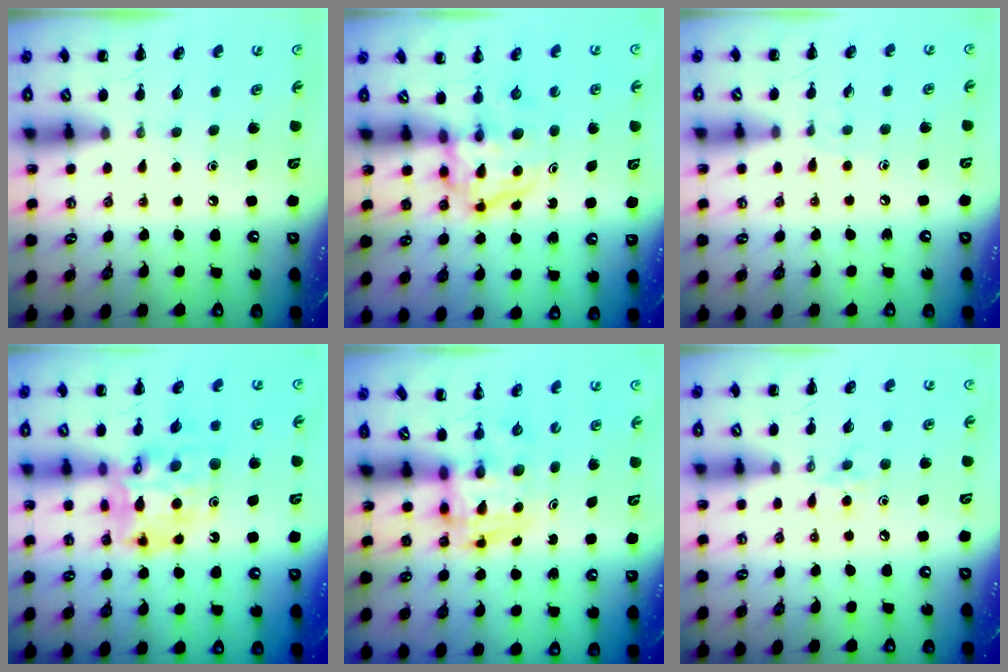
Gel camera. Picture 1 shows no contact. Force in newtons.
{"total": 3.9, "press": 3.9, "slide": 0.4}
{"total": 4.5, "press": 4.1, "slide": 1.8}
{"total": 12.9, "press": 12.5, "slide": 3.6}
{"total": 3.6, "press": 3.6, "slide": 0.6}
{"total": 3.9, "press": 3.7, "slide": 1.3}